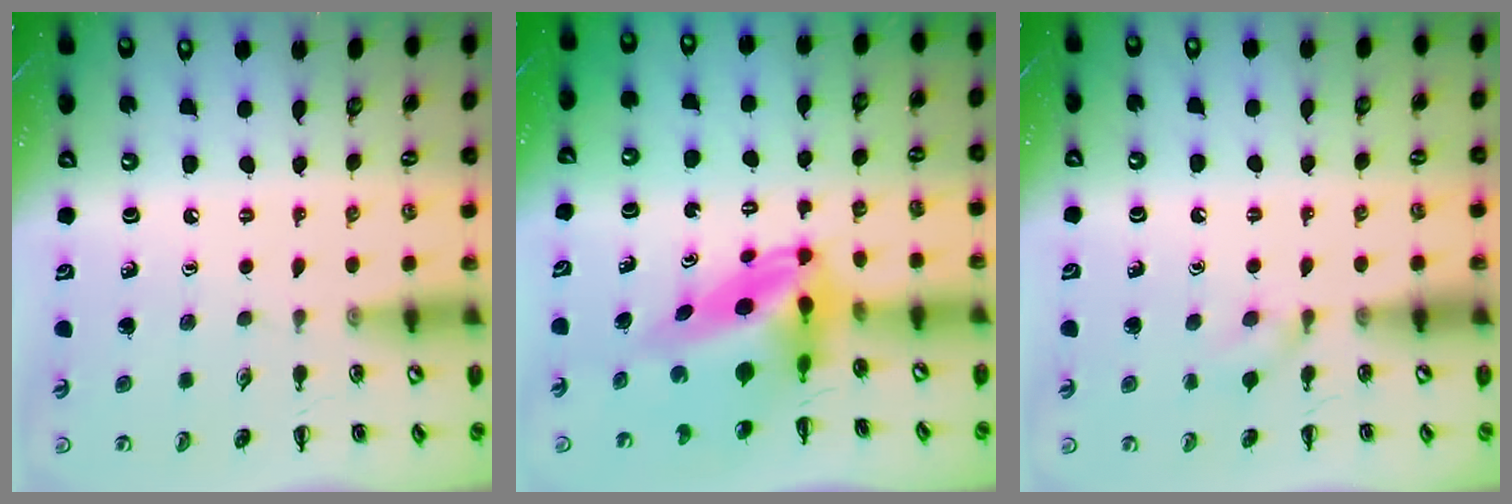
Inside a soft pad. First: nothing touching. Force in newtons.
{"total": 6.7, "press": 6.4, "slide": 1.9}
{"total": 3.7, "press": 3.4, "slide": 1.4}